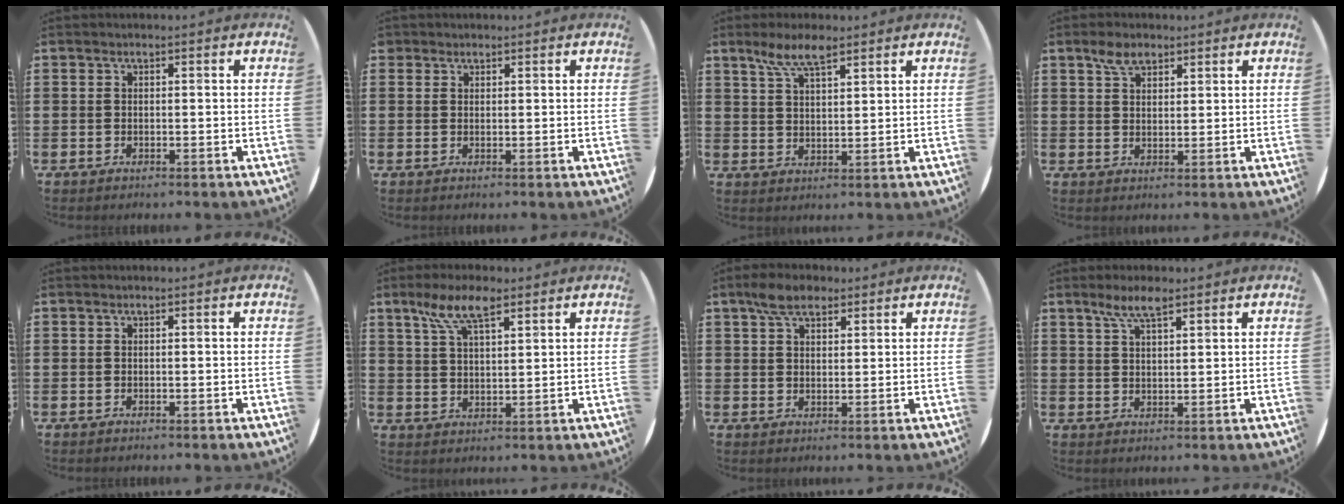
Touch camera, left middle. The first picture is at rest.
{"total": 0.9, "force": [0.8, 0.4, -0.1], "torque": [0.001, 0.003, 0.016]}
{"total": 6.0, "force": [4.4, 1.7, 3.7], "torque": [-0.083, -0.001, 0.077]}
{"total": 3.5, "force": [2.6, 1.8, 1.6], "torque": [-0.027, 0.004, 0.046]}
{"total": 0.0}
{"total": 7.4, "force": [4.8, 2.6, 5.0], "torque": [-0.102, 0.001, 0.084]}
{"total": 4.8, "force": [3.5, 2.3, 2.3], "torque": [-0.035, 0.004, 0.062]}
{"total": 4.5, "force": [3.2, 1.3, 2.9], "torque": [-0.055, 0.003, 0.055]}